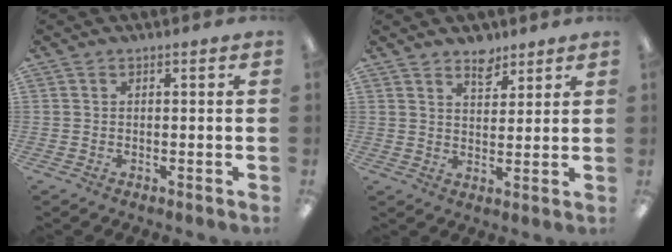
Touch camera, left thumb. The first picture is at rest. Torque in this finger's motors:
{"motor_torque": [0.00, 0.01, -0.36, -0.24, 0.05]}